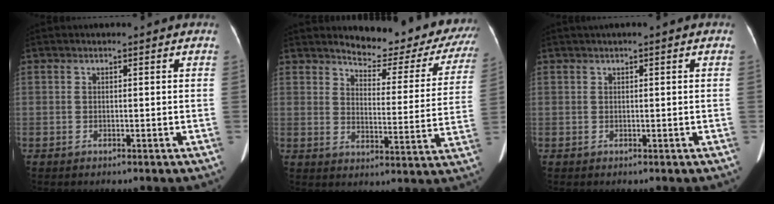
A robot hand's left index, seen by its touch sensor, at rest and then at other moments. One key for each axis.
{"total": 16.7, "fx": 15.5, "fy": 4.0, "fz": 4.7, "tx": -0.037, "ty": -0.056, "tz": 0.168}
{"total": 1.0, "fx": 0.5, "fy": 0.0, "fz": 0.9, "tx": -0.015, "ty": 0.012, "tz": 0.008}